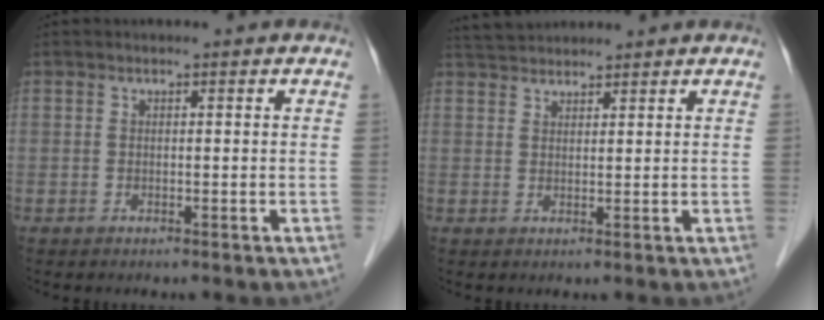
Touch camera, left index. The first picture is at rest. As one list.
[{"total": 4.3, "force": [4.2, 0.5, 0.8], "torque": [-0.019, 0.032, 0.080]}]